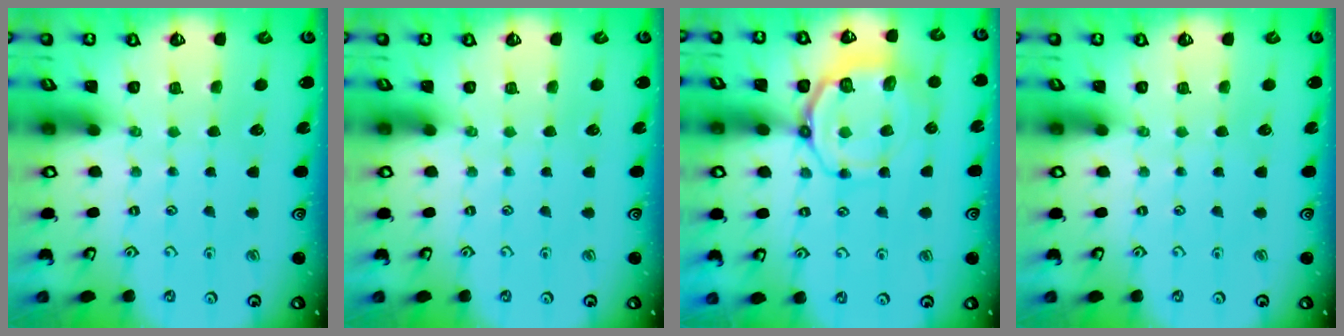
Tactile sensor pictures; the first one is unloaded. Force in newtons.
{"total": 0.0}
{"total": 10.6, "press": 10.4, "slide": 1.9}
{"total": 0.0}